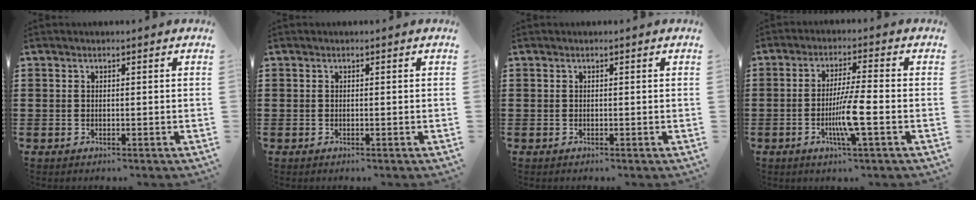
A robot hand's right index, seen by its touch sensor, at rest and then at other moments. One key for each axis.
{"total": 0.0}
{"total": 0.0}
{"total": 7.0, "fx": -2.1, "fy": 0.1, "fz": 6.7, "tx": -0.125, "ty": -0.015, "tz": -0.040}